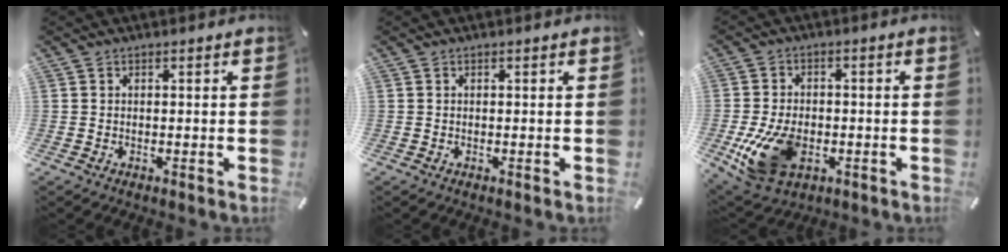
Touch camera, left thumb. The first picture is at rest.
{"total": 0.0}
{"total": 13.4, "force": [-3.6, 9.3, 9.0], "torque": [-0.189, 0.002, -0.059]}